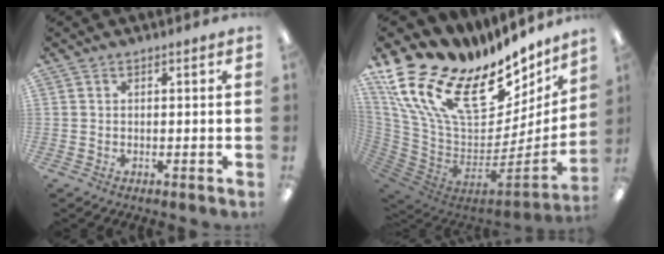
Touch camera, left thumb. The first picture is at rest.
{"total": 23.6, "force": [13.8, 11.9, 15.0], "torque": [-0.280, -0.099, 0.267]}